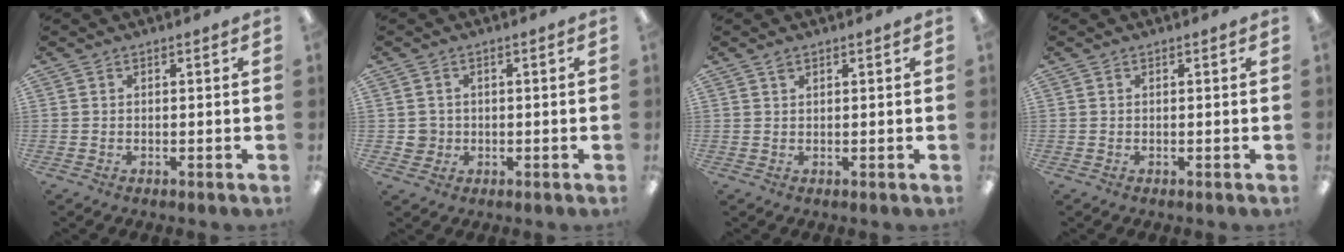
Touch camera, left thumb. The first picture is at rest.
{"total": 3.3, "force": [0.1, 3.2, 0.6], "torque": [-0.007, 0.004, 0.000]}
{"total": 1.1, "force": [0.9, 0.5, 0.5], "torque": [-0.012, -0.001, 0.016]}
{"total": 0.0}